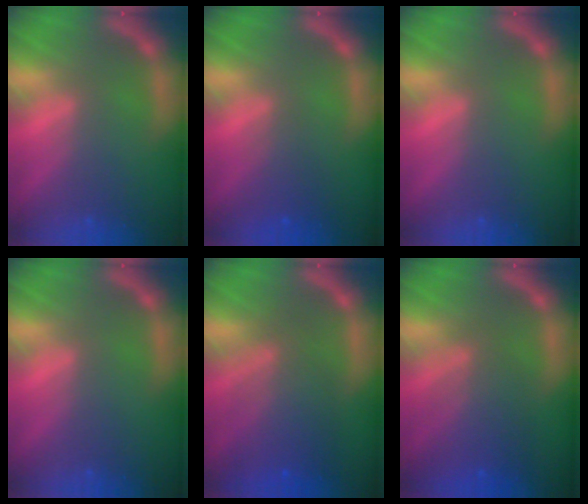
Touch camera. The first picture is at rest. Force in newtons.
{"total": 2.0}
{"total": 0.0}
{"total": 0.0}
{"total": 6.0}
{"total": 5.0}